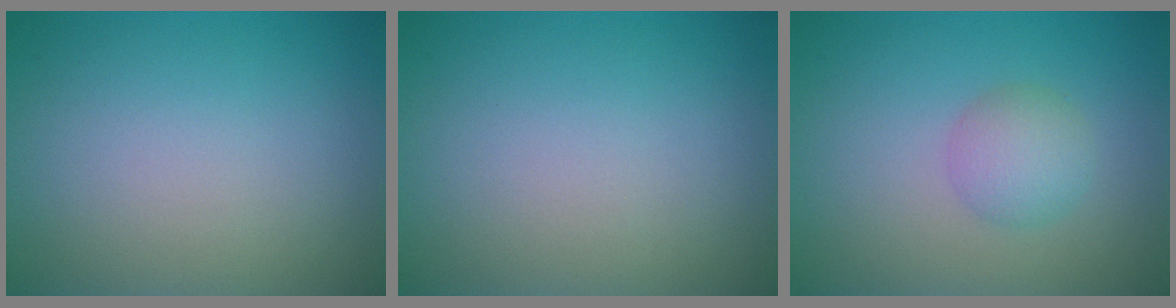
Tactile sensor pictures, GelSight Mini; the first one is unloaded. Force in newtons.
{"total": 0.0}
{"total": 2.5, "press": 2.4, "slide": 0.2}